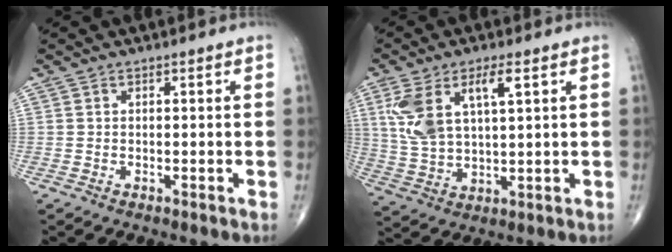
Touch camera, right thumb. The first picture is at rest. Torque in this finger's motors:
{"motor_torque": [0.99, 1.68, 1.10, 0.43, 0.18]}